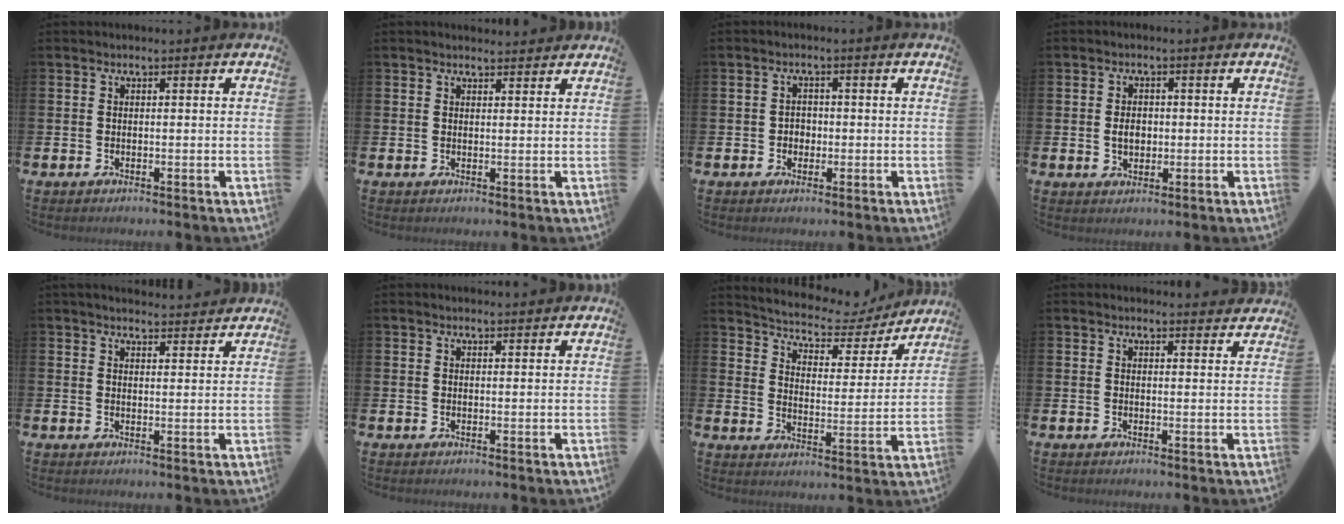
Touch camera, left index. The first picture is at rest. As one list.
[{"total": 1.5, "force": [1.5, 0.2, 0.1], "torque": [0.004, -0.006, 0.026]}, {"total": 1.8, "force": [-0.3, 1.7, 0.6], "torque": [-0.007, 0.005, -0.011]}, {"total": 2.8, "force": [0.0, 2.0, 1.9], "torque": [-0.023, 0.003, -0.007]}, {"total": 3.0, "force": [3.0, 0.4, 0.3], "torque": [-0.003, -0.018, 0.052]}, {"total": 1.0, "force": [0.9, 0.2, 0.2], "torque": [0.003, 0.000, 0.015]}, {"total": 5.9, "force": [5.5, 1.9, 1.1], "torque": [-0.051, -0.044, 0.090]}, {"total": 1.9, "force": [1.9, 0.2, -0.1], "torque": [0.009, -0.012, 0.032]}]